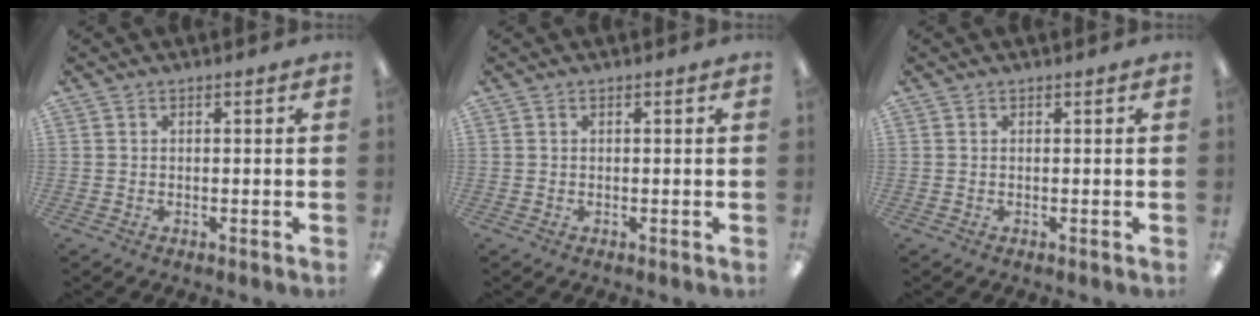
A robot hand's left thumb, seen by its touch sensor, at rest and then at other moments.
{"total": 0.0}
{"total": 0.0}